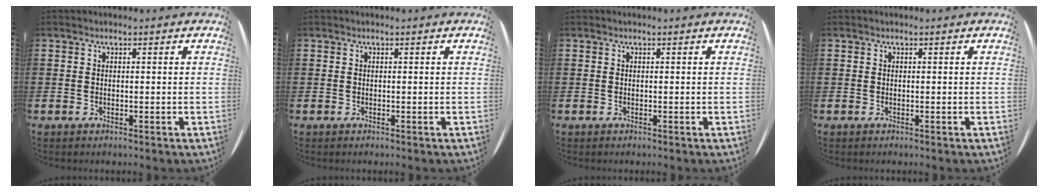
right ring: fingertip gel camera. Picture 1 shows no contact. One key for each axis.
{"total": 0.0}
{"total": 0.0}
{"total": 0.0}